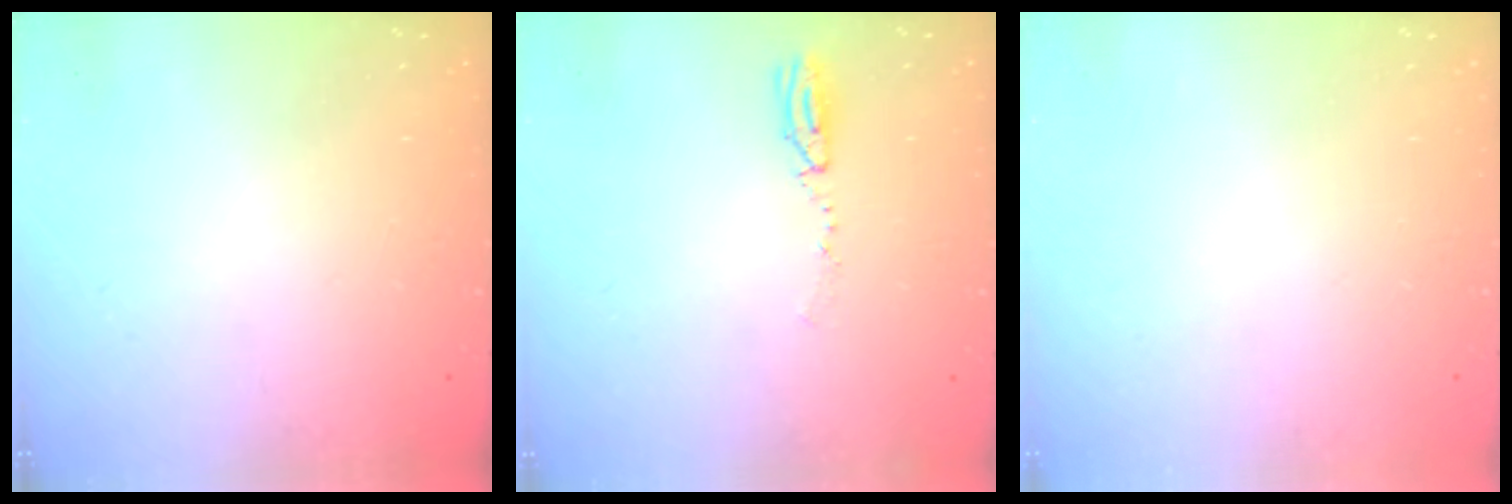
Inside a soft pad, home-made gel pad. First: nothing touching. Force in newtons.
{"total": 17.3, "press": 5.5, "slide": 16.4}
{"total": 0.0}